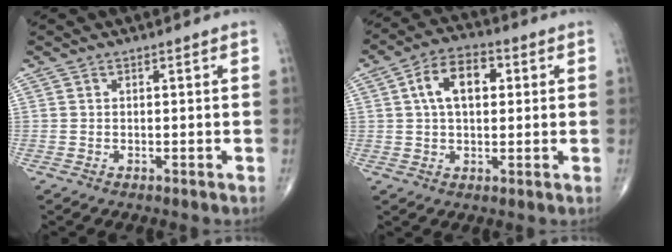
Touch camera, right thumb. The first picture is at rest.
{"total": 9.8, "force": [2.2, 5.8, 7.6], "torque": [-0.122, 0.017, 0.032]}